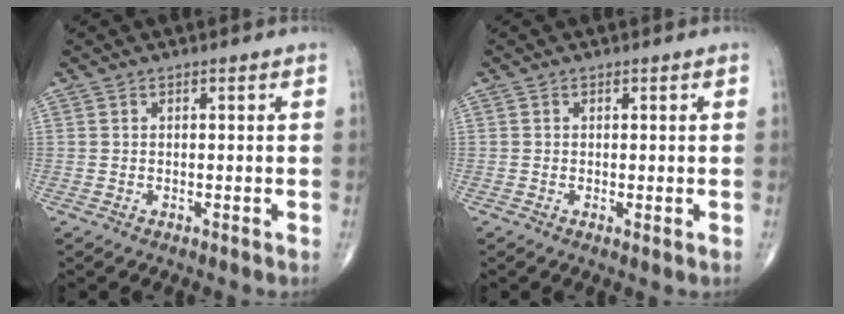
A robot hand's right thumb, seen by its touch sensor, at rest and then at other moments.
{"total": 0.8, "force": [-0.1, 0.2, 0.7], "torque": [-0.018, -0.005, -0.003]}